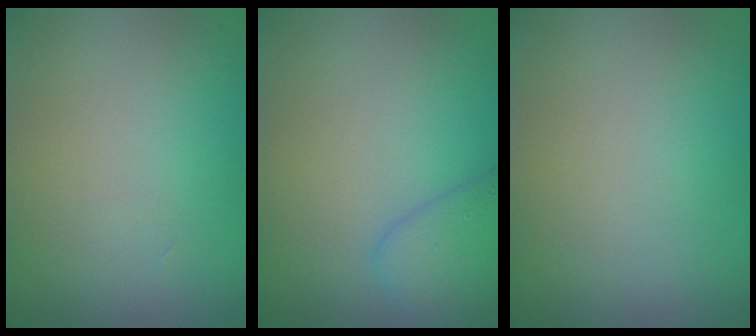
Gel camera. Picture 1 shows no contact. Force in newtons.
{"total": 1.8, "press": 1.8, "slide": 0.1}
{"total": 0.0}